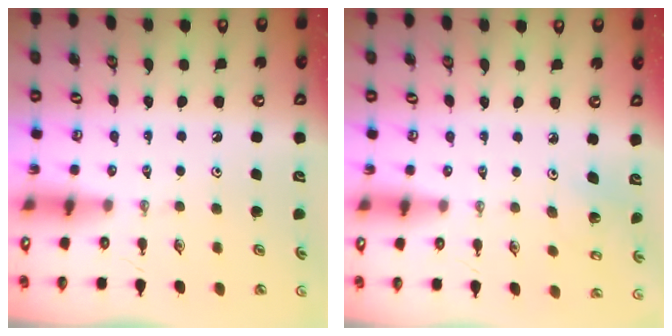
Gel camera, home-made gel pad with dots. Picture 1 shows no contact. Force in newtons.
{"total": 2.0, "press": 2.0, "slide": 0.1}